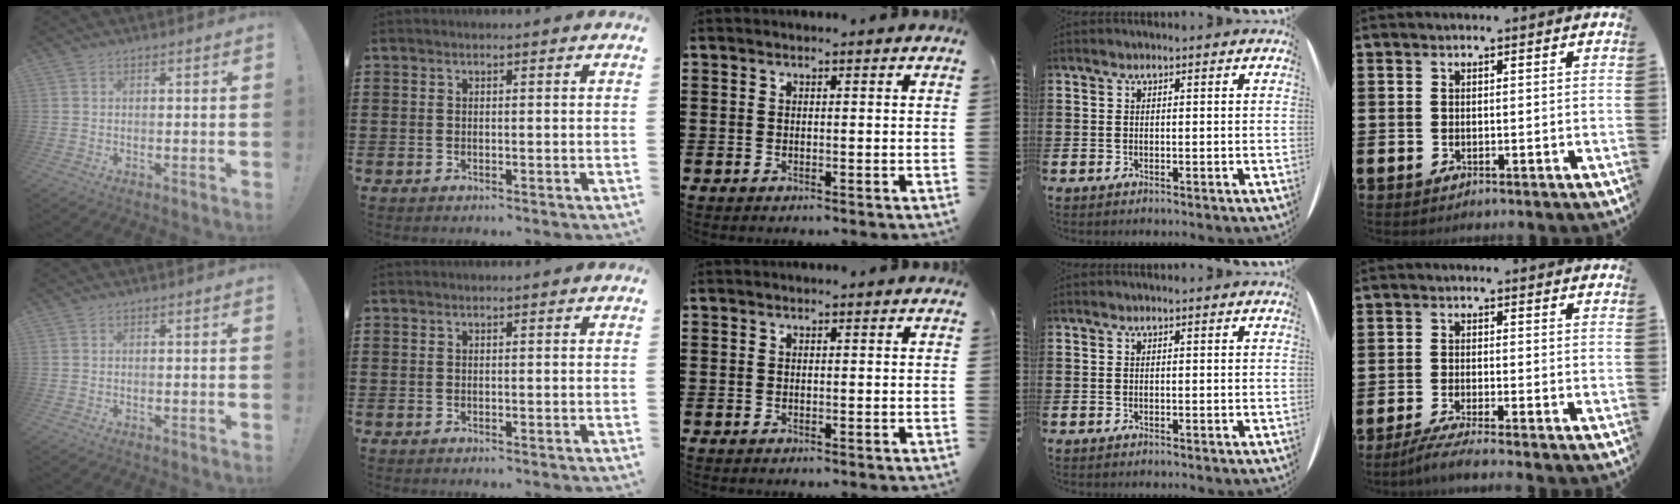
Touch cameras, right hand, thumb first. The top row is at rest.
{"little": {"total": 2.6, "force": [-1.9, -0.1, 1.7], "torque": [-0.027, -0.003, -0.033]}}